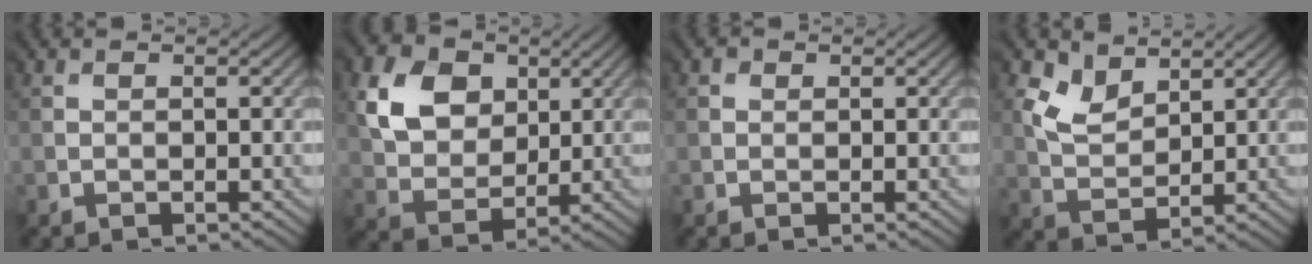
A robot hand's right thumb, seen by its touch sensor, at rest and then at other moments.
{"total": 8.5, "force": [3.7, 6.5, 4.1], "torque": [-0.109, 0.010, 0.056]}
{"total": 0.7, "force": [0.3, 0.6, -0.4], "torque": [0.011, -0.003, 0.003]}
{"total": 4.4, "force": [3.4, 2.4, 1.4], "torque": [-0.047, -0.007, 0.066]}